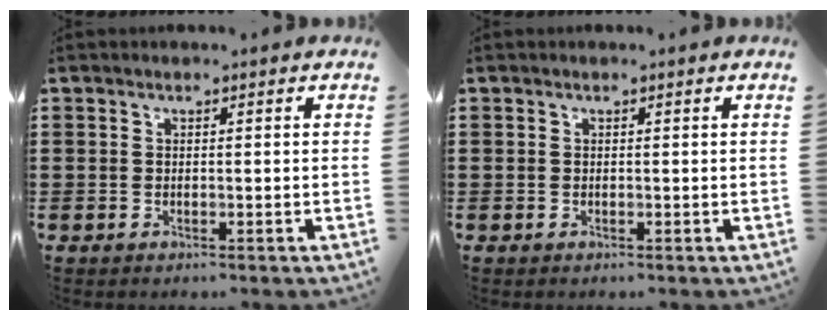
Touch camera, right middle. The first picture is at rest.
{"total": 0.0}